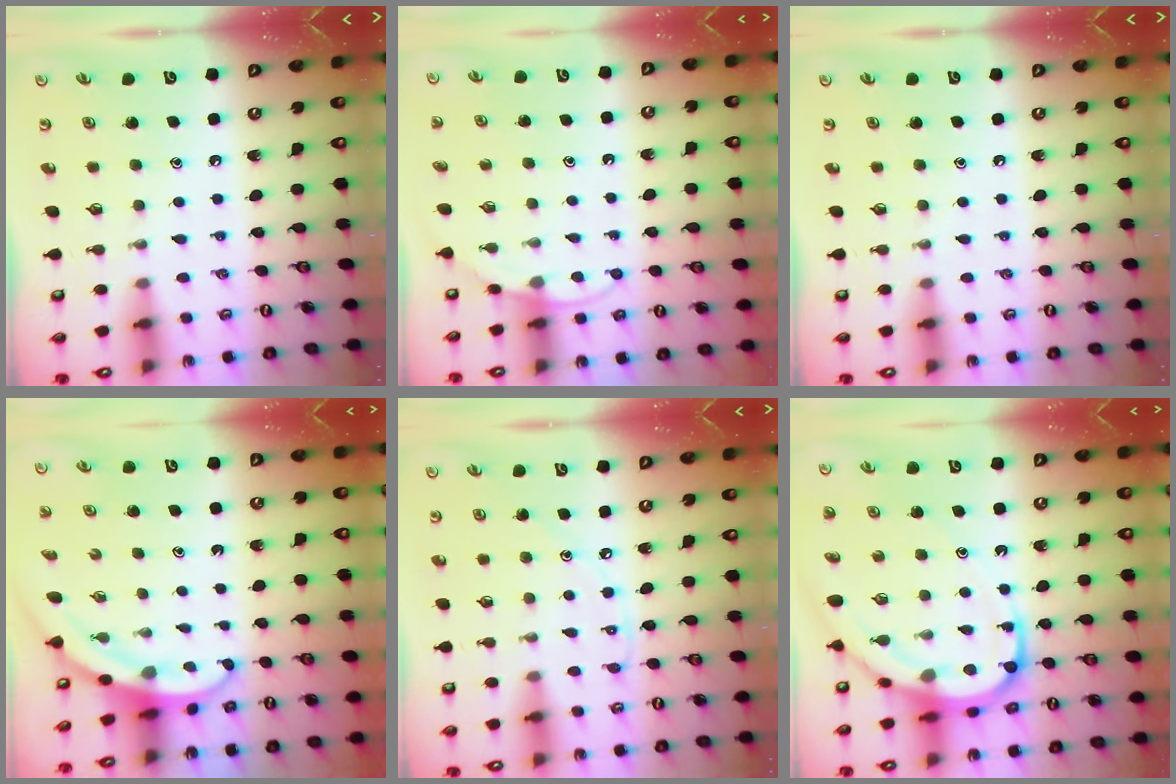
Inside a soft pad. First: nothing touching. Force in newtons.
{"total": 5.8, "press": 5.8, "slide": 0.4}
{"total": 0.0}
{"total": 3.2, "press": 3.2, "slide": 0.1}
{"total": 3.9, "press": 3.8, "slide": 0.6}
{"total": 14.0, "press": 14.0, "slide": 1.2}